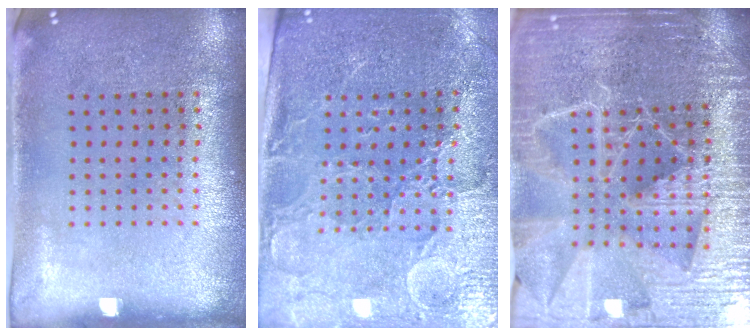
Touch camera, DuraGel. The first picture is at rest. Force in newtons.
{"total": 3.4, "press": 3.3, "slide": 0.9}
{"total": 5.7, "press": 5.0, "slide": 2.6}